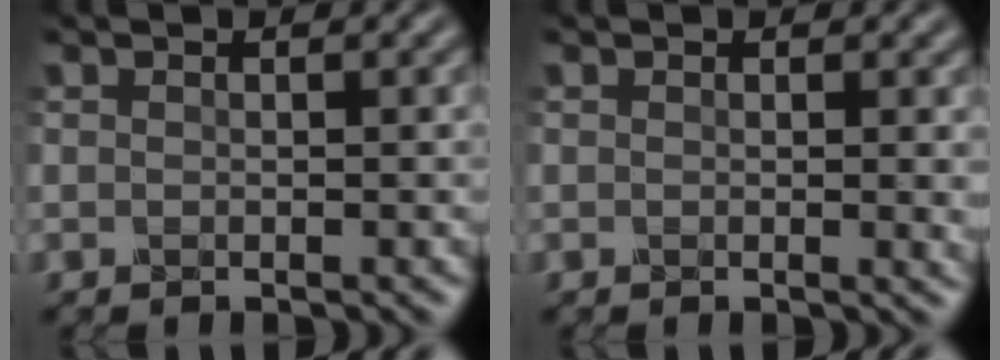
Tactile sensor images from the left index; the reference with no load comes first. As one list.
[{"total": 1.6, "force": [-0.1, 0.9, 1.4], "torque": [-0.015, -0.001, -0.003]}]